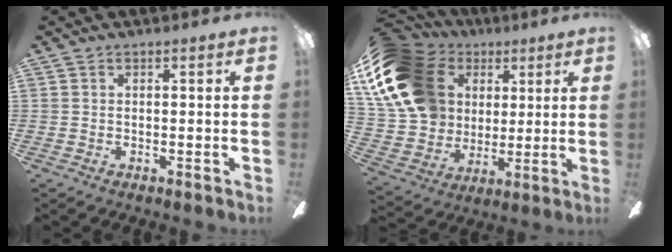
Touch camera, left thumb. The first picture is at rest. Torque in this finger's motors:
{"motor_torque": [2.21, 2.80, 1.42, -1.35, 0.49]}